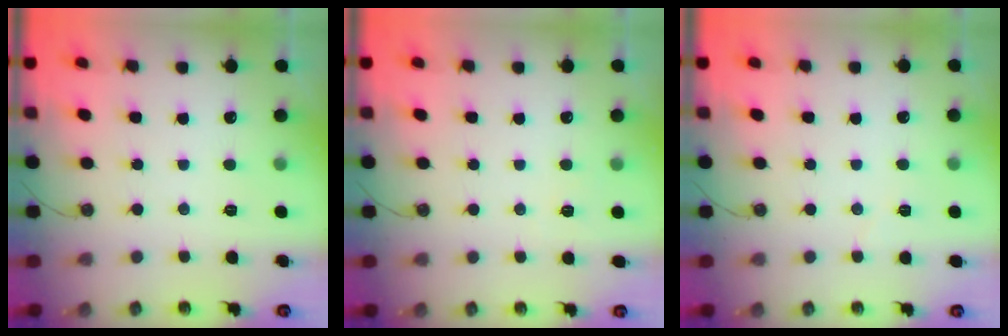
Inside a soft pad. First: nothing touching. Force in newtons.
{"total": 3.4, "press": 2.9, "slide": 1.7}
{"total": 2.6, "press": 2.5, "slide": 0.8}